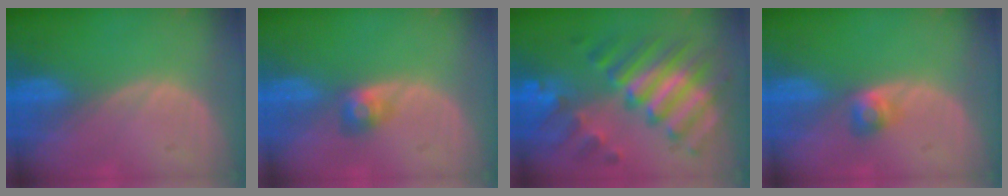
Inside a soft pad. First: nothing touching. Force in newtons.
{"total": 2.9, "press": 2.7, "slide": 1.1}
{"total": 11.8, "press": 11.7, "slide": 1.2}
{"total": 2.6, "press": 2.4, "slide": 1.0}